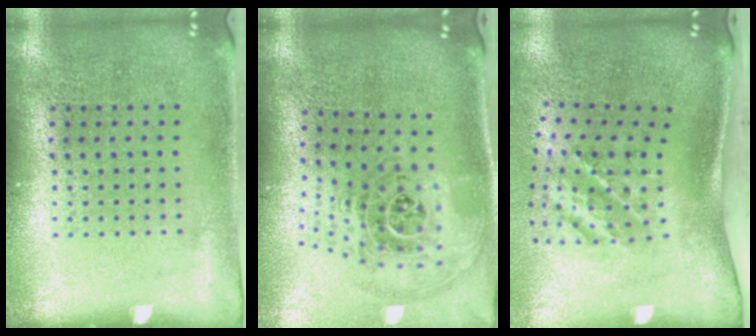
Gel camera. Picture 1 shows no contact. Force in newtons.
{"total": 1.9, "press": 1.5, "slide": 1.2}
{"total": 2.3, "press": 1.3, "slide": 1.9}